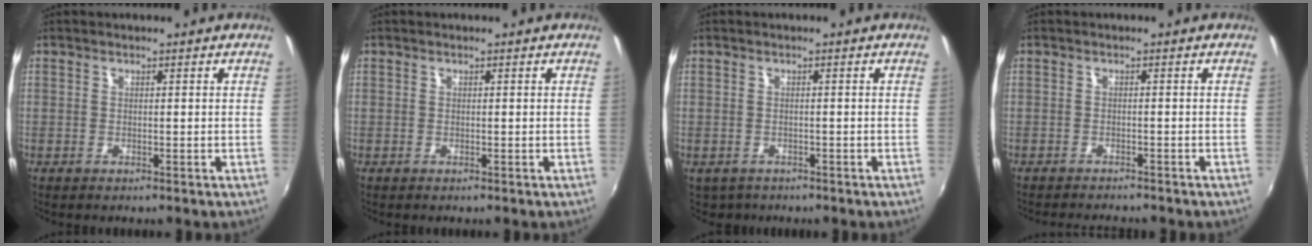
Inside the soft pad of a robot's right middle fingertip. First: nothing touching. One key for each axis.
{"total": 0.0}
{"total": 1.8, "fx": -1.1, "fy": 1.4, "fz": 0.3, "tx": -0.011, "ty": -0.006, "tz": -0.015}
{"total": 4.6, "fx": -4.3, "fy": 0.6, "fz": 1.4, "tx": -0.039, "ty": -0.016, "tz": -0.067}